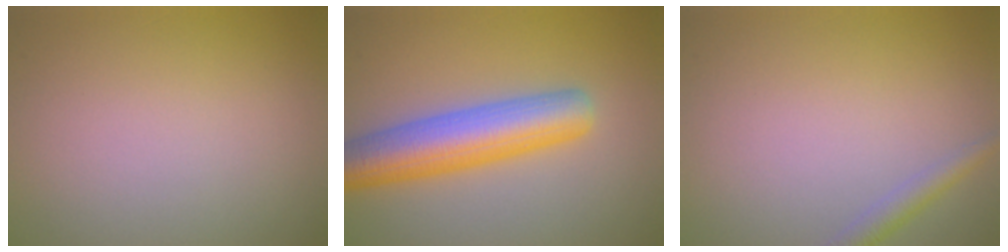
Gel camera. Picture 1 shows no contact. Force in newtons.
{"total": 6.9, "press": 6.9, "slide": 0.4}
{"total": 1.8, "press": 1.8, "slide": 0.1}